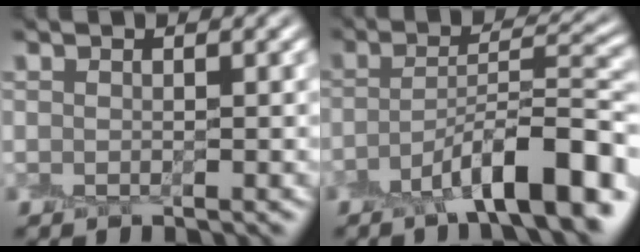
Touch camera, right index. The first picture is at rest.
{"total": 9.1, "force": [-4.8, 2.2, 7.4], "torque": [-0.110, 0.014, -0.081]}